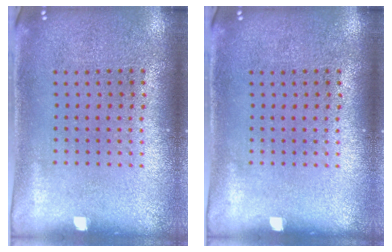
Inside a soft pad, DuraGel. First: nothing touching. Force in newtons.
{"total": 0.0}